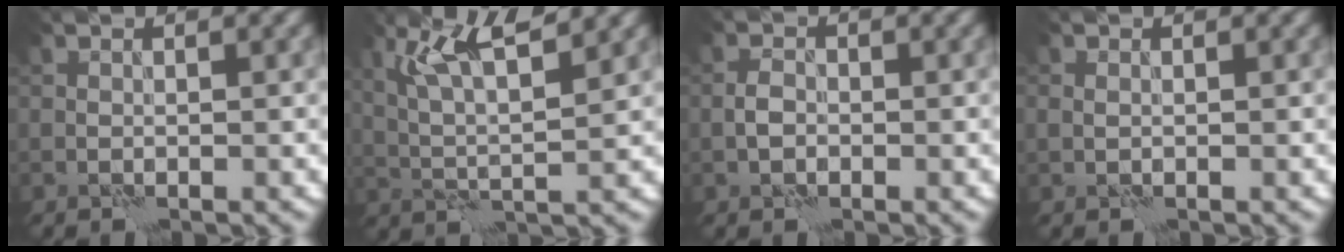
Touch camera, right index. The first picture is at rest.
{"total": 6.0, "force": [3.1, 1.1, 5.0], "torque": [-0.098, 0.004, 0.061]}
{"total": 1.6, "force": [-0.5, 1.1, 1.0], "torque": [-0.017, 0.005, -0.015]}
{"total": 0.7, "force": [0.0, 0.6, 0.4], "torque": [-0.009, 0.001, 0.000]}